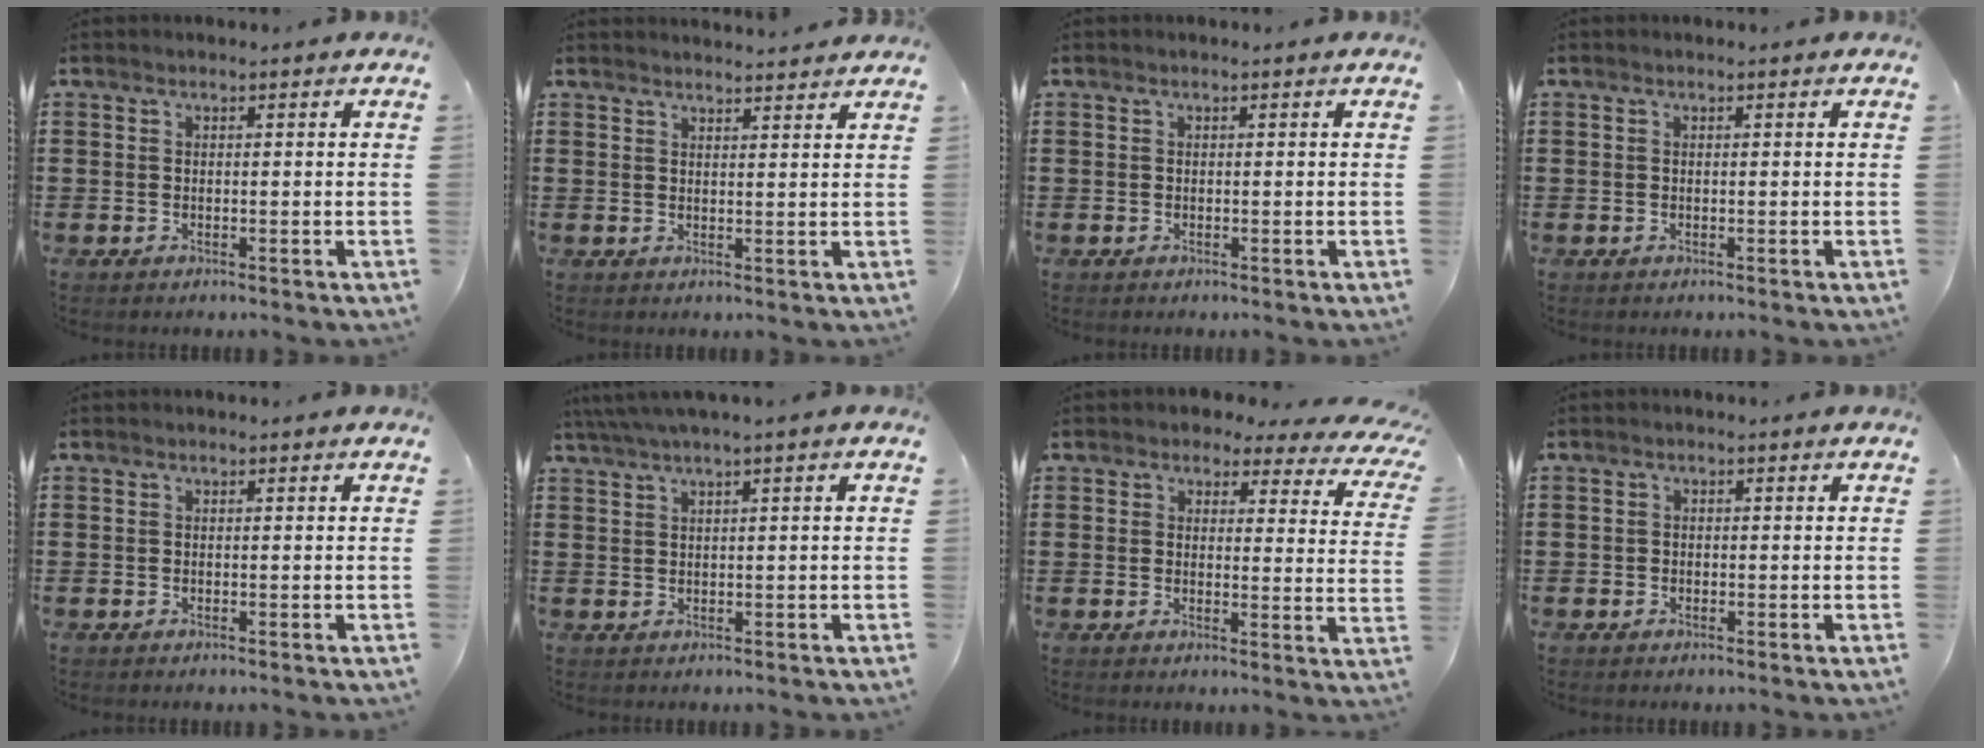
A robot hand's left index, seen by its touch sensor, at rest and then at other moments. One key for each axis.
{"total": 2.0, "fx": 2.0, "fy": -0.1, "fz": 0.0, "tx": -0.006, "ty": -0.003, "tz": 0.040}
{"total": 0.0}
{"total": 0.0}
{"total": 0.0}
{"total": 1.8, "fx": 0.8, "fy": -0.3, "fz": 1.6, "tx": -0.029, "ty": -0.002, "tz": 0.015}
{"total": 3.1, "fx": 2.5, "fy": 1.2, "fz": 1.3, "tx": -0.033, "ty": -0.010, "tz": 0.041}
{"total": 0.8, "fx": -0.5, "fy": 0.6, "fz": 0.1, "tx": -0.003, "ty": 0.002, "tz": -0.010}